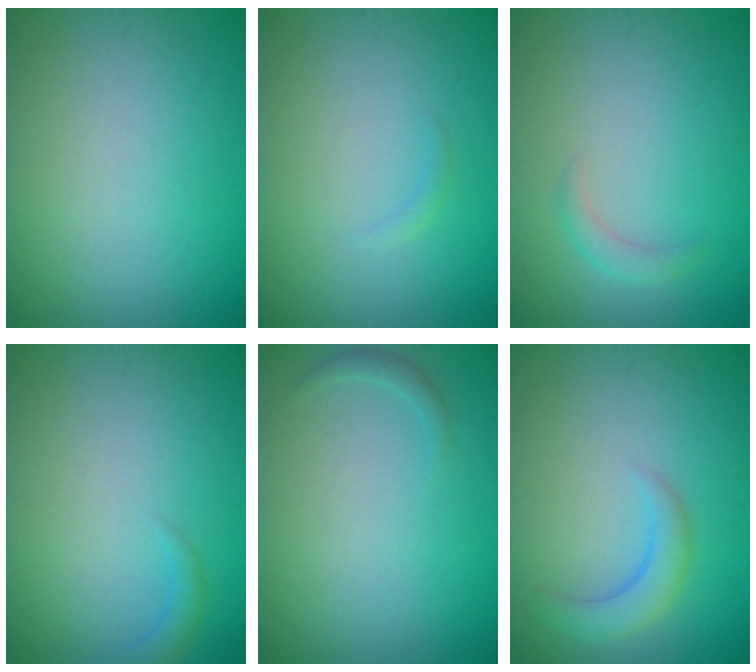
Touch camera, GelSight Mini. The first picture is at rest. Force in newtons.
{"total": 0.5, "press": 0.5, "slide": 0.1}
{"total": 1.2, "press": 1.2, "slide": 0.1}
{"total": 1.3, "press": 1.3, "slide": 0.2}
{"total": 0.8, "press": 0.8, "slide": 0.0}
{"total": 2.6, "press": 2.5, "slide": 0.3}